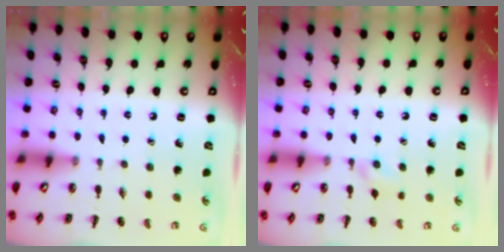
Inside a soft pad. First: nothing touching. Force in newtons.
{"total": 3.1, "press": 2.9, "slide": 1.3}